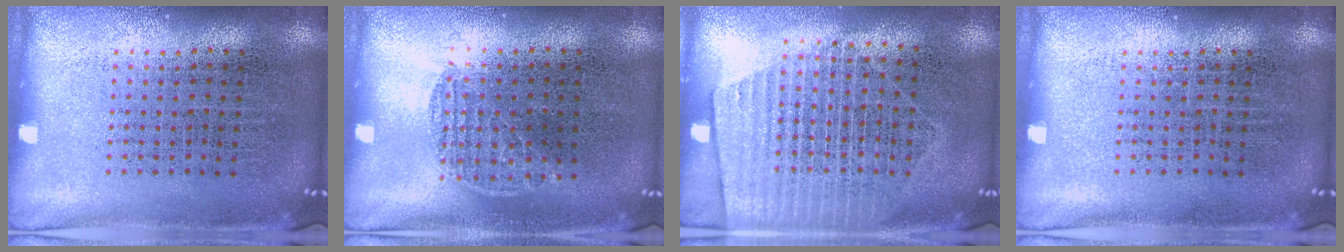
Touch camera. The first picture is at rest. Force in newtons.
{"total": 0.8, "press": 0.7, "slide": 0.5}
{"total": 1.6, "press": 1.4, "slide": 0.8}
{"total": 0.0}